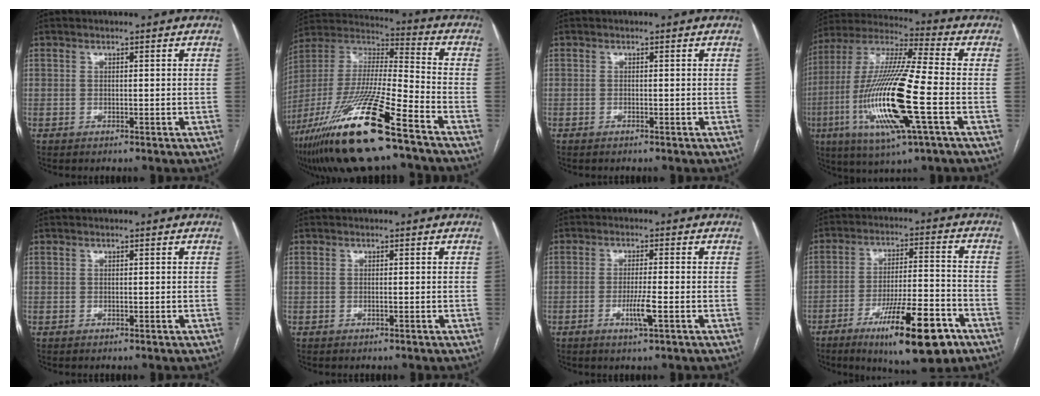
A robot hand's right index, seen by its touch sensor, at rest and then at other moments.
{"total": 23.6, "force": [-14.7, 2.0, 18.3], "torque": [-0.393, -0.050, -0.274]}
{"total": 0.0}
{"total": 20.5, "force": [-5.4, 1.7, 19.7], "torque": [-0.419, -0.022, -0.102]}
{"total": 0.0}
{"total": 0.0}
{"total": 3.8, "force": [-1.4, -0.1, 3.6], "torque": [-0.068, -0.007, -0.026]}
{"total": 15.7, "force": [-8.9, 2.6, 12.7], "torque": [-0.196, -0.010, -0.134]}